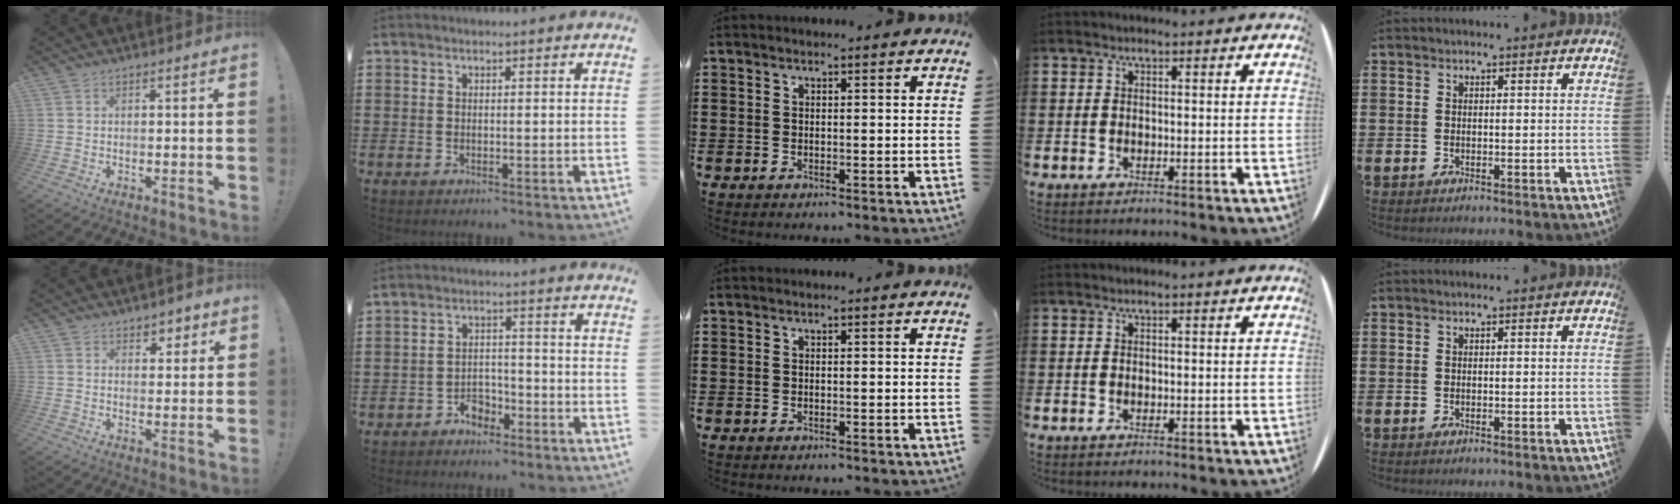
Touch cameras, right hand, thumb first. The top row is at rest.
{"thumb": {"total": 3.7, "force": [2.4, 2.7, 0.6], "torque": [0.010, -0.018, 0.039]}, "index": {"total": 3.3, "force": [-2.7, 1.7, 0.8], "torque": [-0.019, 0.009, -0.054]}}